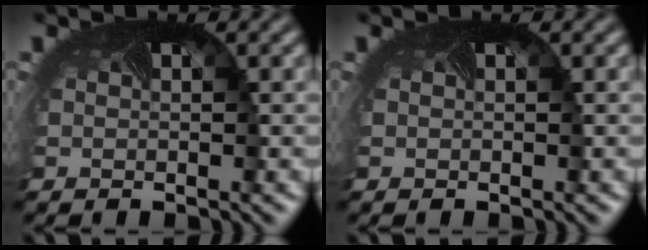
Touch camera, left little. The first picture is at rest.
{"total": 0.0}